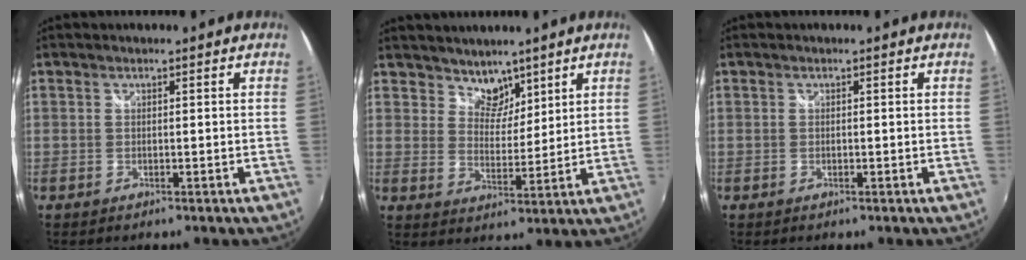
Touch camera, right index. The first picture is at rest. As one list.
[{"total": 5.4, "force": [4.3, 3.0, 1.1], "torque": [-0.004, 0.001, 0.077]}, {"total": 0.0}]